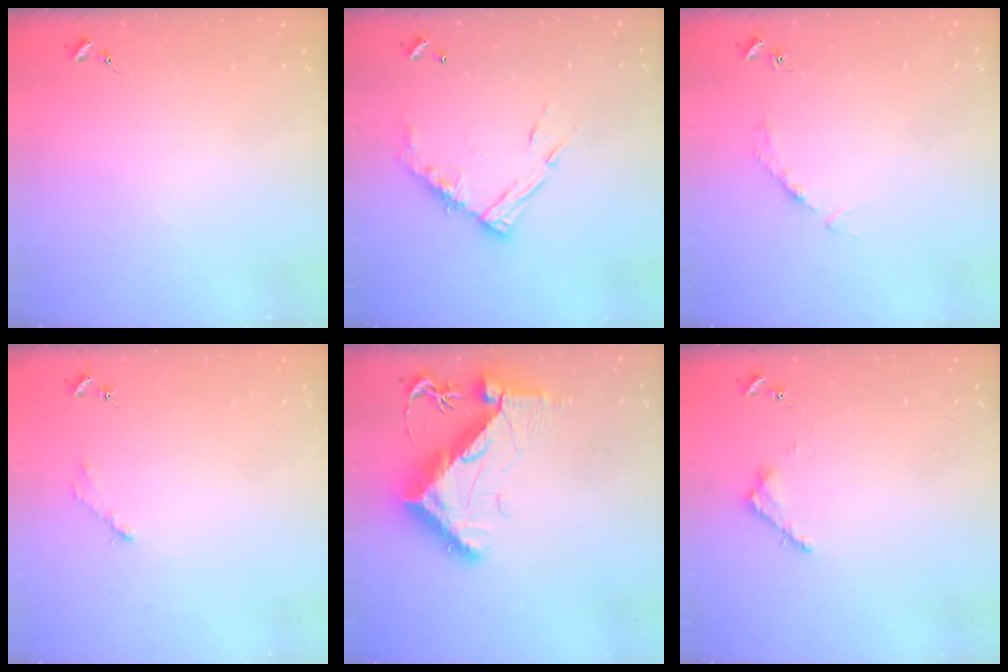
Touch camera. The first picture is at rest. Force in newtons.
{"total": 13.3, "press": 13.3, "slide": 1.1}
{"total": 2.7, "press": 2.7, "slide": 0.4}
{"total": 2.8, "press": 2.8, "slide": 0.4}
{"total": 11.4, "press": 11.4, "slide": 1.2}
{"total": 3.2, "press": 3.2, "slide": 0.4}